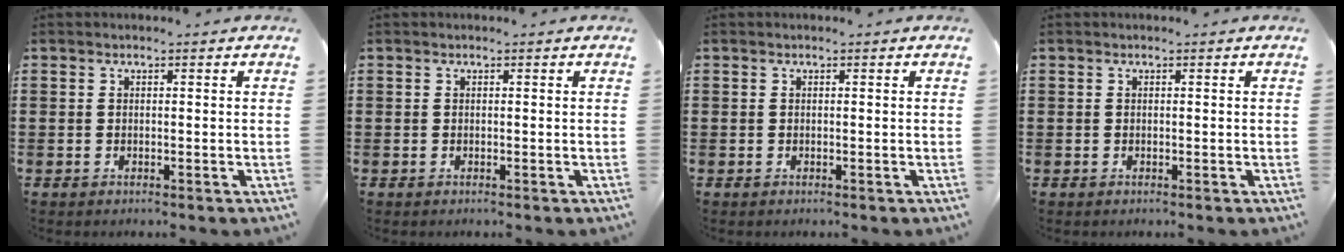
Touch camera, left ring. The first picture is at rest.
{"total": 0.0}
{"total": 0.0}
{"total": 0.0}